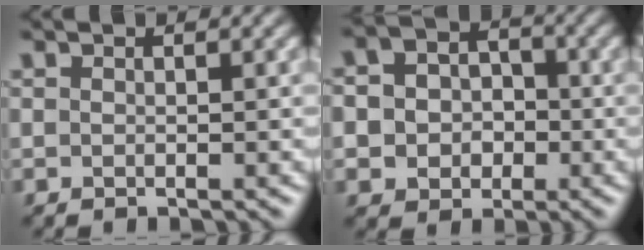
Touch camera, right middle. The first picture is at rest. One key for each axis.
{"total": 6.9, "fx": -0.5, "fy": 6.3, "fz": 2.7, "tx": -0.047, "ty": 0.013, "tz": -0.031}